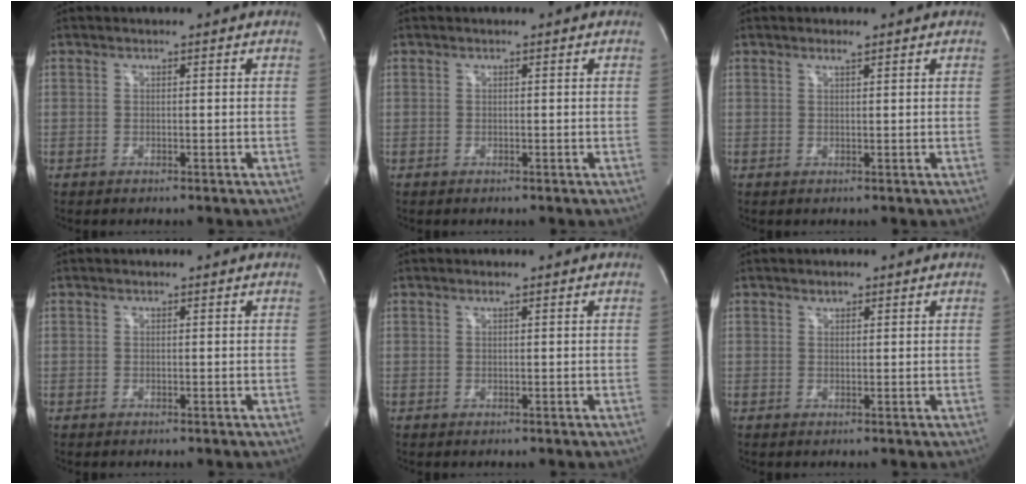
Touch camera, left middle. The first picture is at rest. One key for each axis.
{"total": 0.0}
{"total": 1.1, "fx": 0.8, "fy": 0.1, "fz": 0.7, "tx": -0.014, "ty": 0.000, "tz": 0.016}
{"total": 0.0}
{"total": 0.6, "fx": 0.4, "fy": 0.0, "fz": 0.5, "tx": -0.010, "ty": 0.001, "tz": 0.008}
{"total": 1.2, "fx": 0.8, "fy": 0.6, "fz": 0.5, "tx": -0.011, "ty": 0.002, "tz": 0.013}